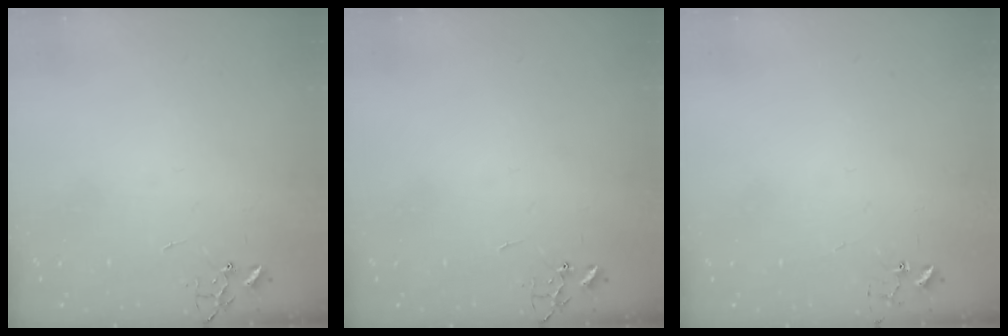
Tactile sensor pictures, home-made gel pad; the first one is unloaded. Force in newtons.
{"total": 0.0}
{"total": 3.1, "press": 3.1, "slide": 0.3}